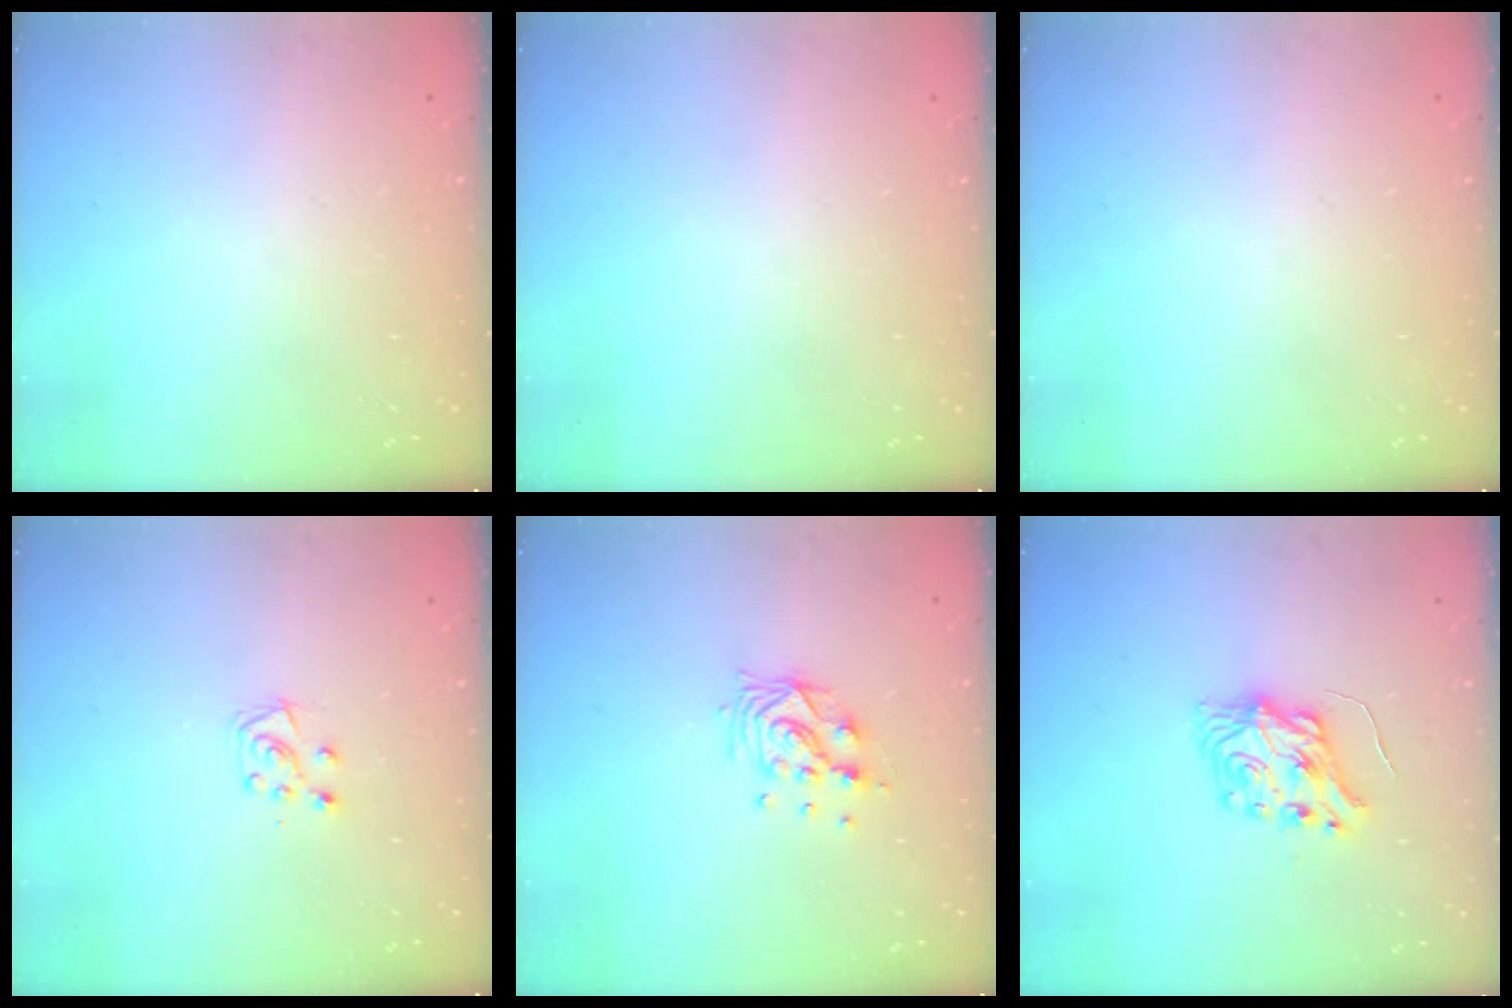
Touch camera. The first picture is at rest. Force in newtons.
{"total": 0.0}
{"total": 0.0}
{"total": 7.0, "press": 6.9, "slide": 0.6}
{"total": 10.0, "press": 9.9, "slide": 1.2}
{"total": 7.1, "press": 7.0, "slide": 0.7}